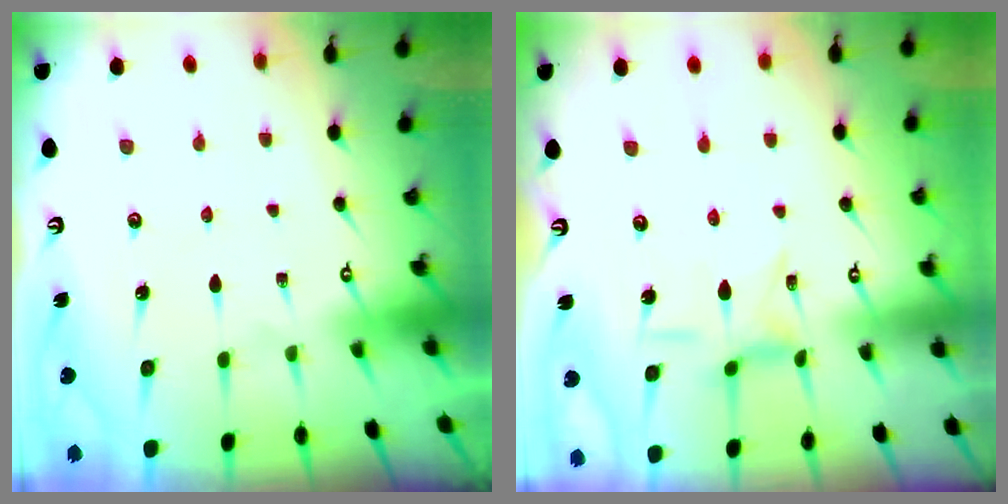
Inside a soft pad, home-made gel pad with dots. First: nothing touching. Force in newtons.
{"total": 4.3, "press": 4.3, "slide": 0.4}